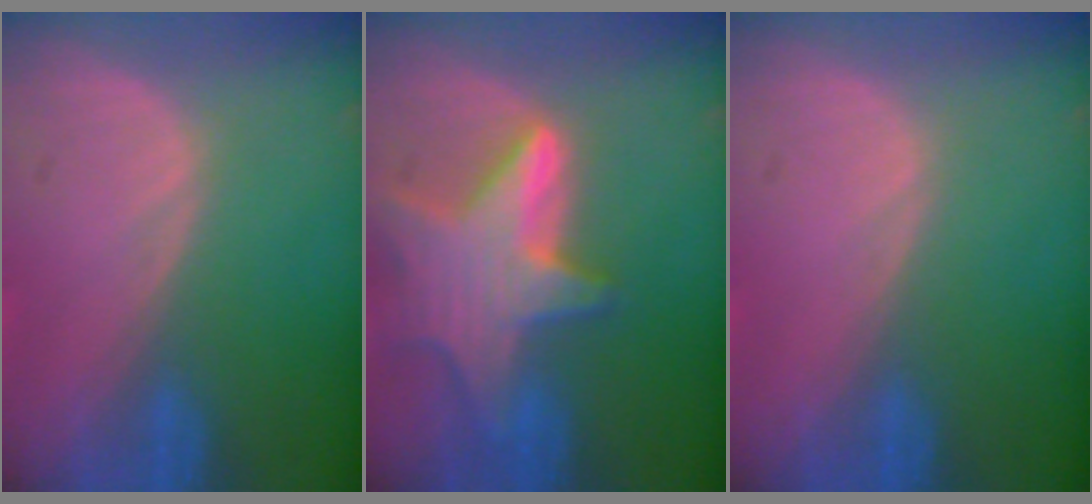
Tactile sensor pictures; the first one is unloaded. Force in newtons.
{"total": 9.0, "press": 9.0, "slide": 0.6}
{"total": 0.0}